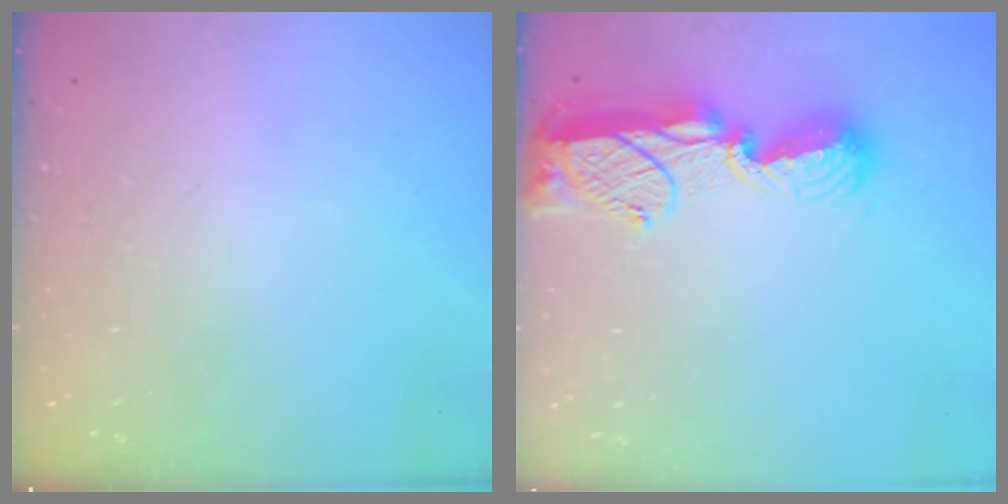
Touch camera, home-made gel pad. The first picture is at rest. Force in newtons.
{"total": 11.4, "press": 11.3, "slide": 1.5}